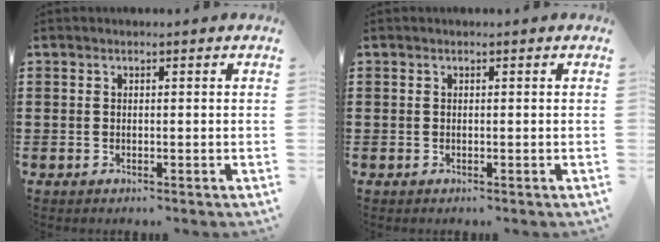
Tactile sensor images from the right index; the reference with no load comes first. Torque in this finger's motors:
{"motor_torque": [0.00, 0.00, 0.00, -0.01]}